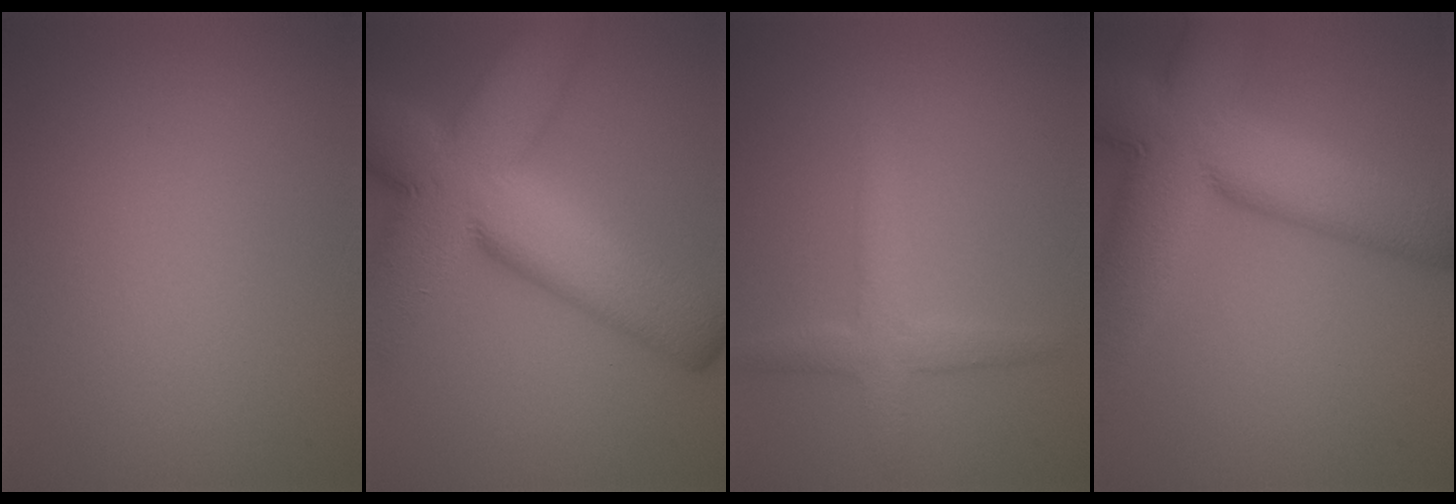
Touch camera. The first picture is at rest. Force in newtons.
{"total": 14.8, "press": 14.8, "slide": 0.9}
{"total": 2.7, "press": 2.7, "slide": 0.0}
{"total": 14.1, "press": 14.1, "slide": 0.9}